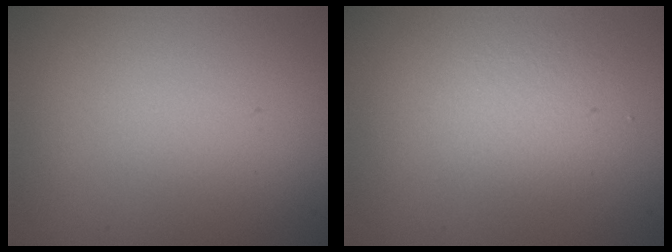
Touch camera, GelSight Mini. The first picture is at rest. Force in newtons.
{"total": 2.4, "press": 2.4, "slide": 0.2}